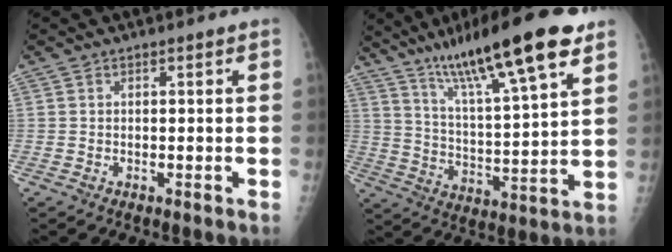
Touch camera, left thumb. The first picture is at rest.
{"total": 20.9, "force": [13.1, 3.3, 16.0], "torque": [-0.249, -0.043, 0.217]}